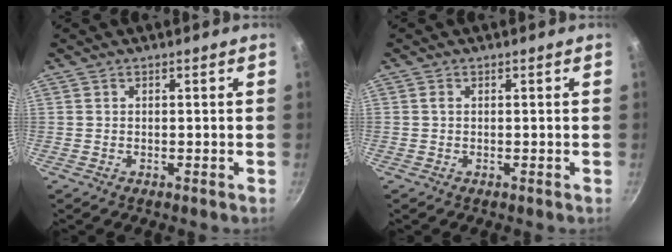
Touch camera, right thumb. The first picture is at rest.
{"total": 0.6, "force": [0.1, 0.4, 0.4], "torque": [-0.009, 0.002, 0.001]}